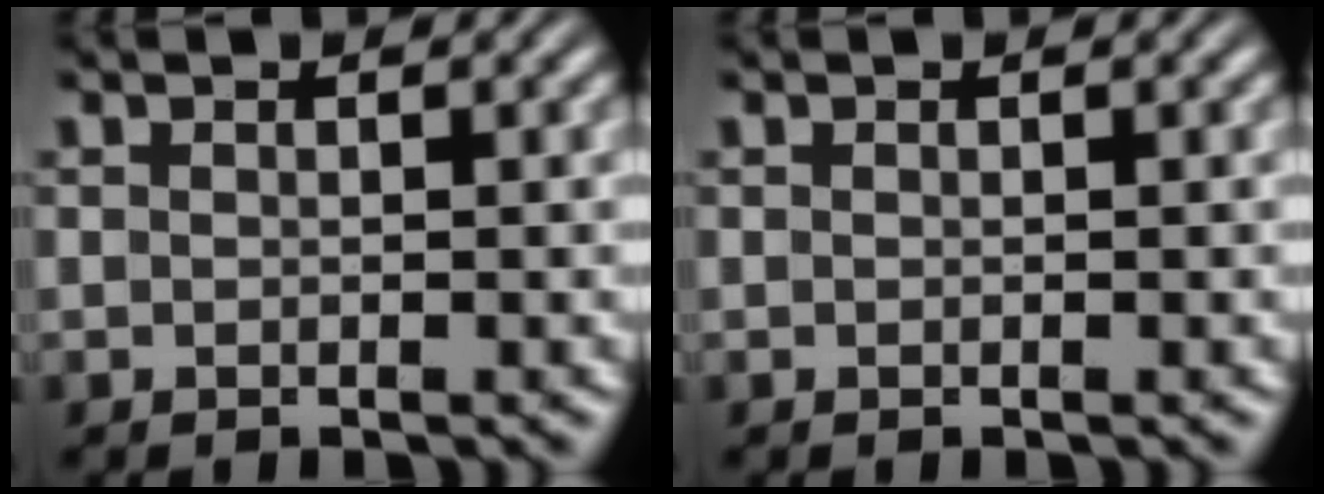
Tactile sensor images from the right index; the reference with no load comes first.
{"total": 0.0}